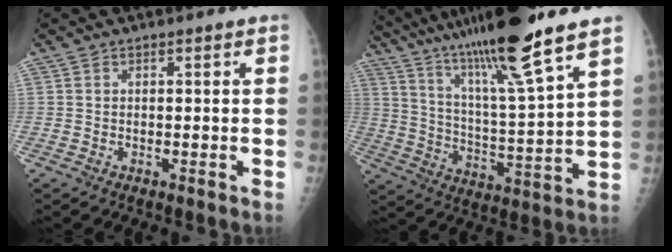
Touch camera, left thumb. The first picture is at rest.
{"total": 22.0, "force": [16.2, 0.4, 14.9], "torque": [-0.254, -0.055, 0.287]}